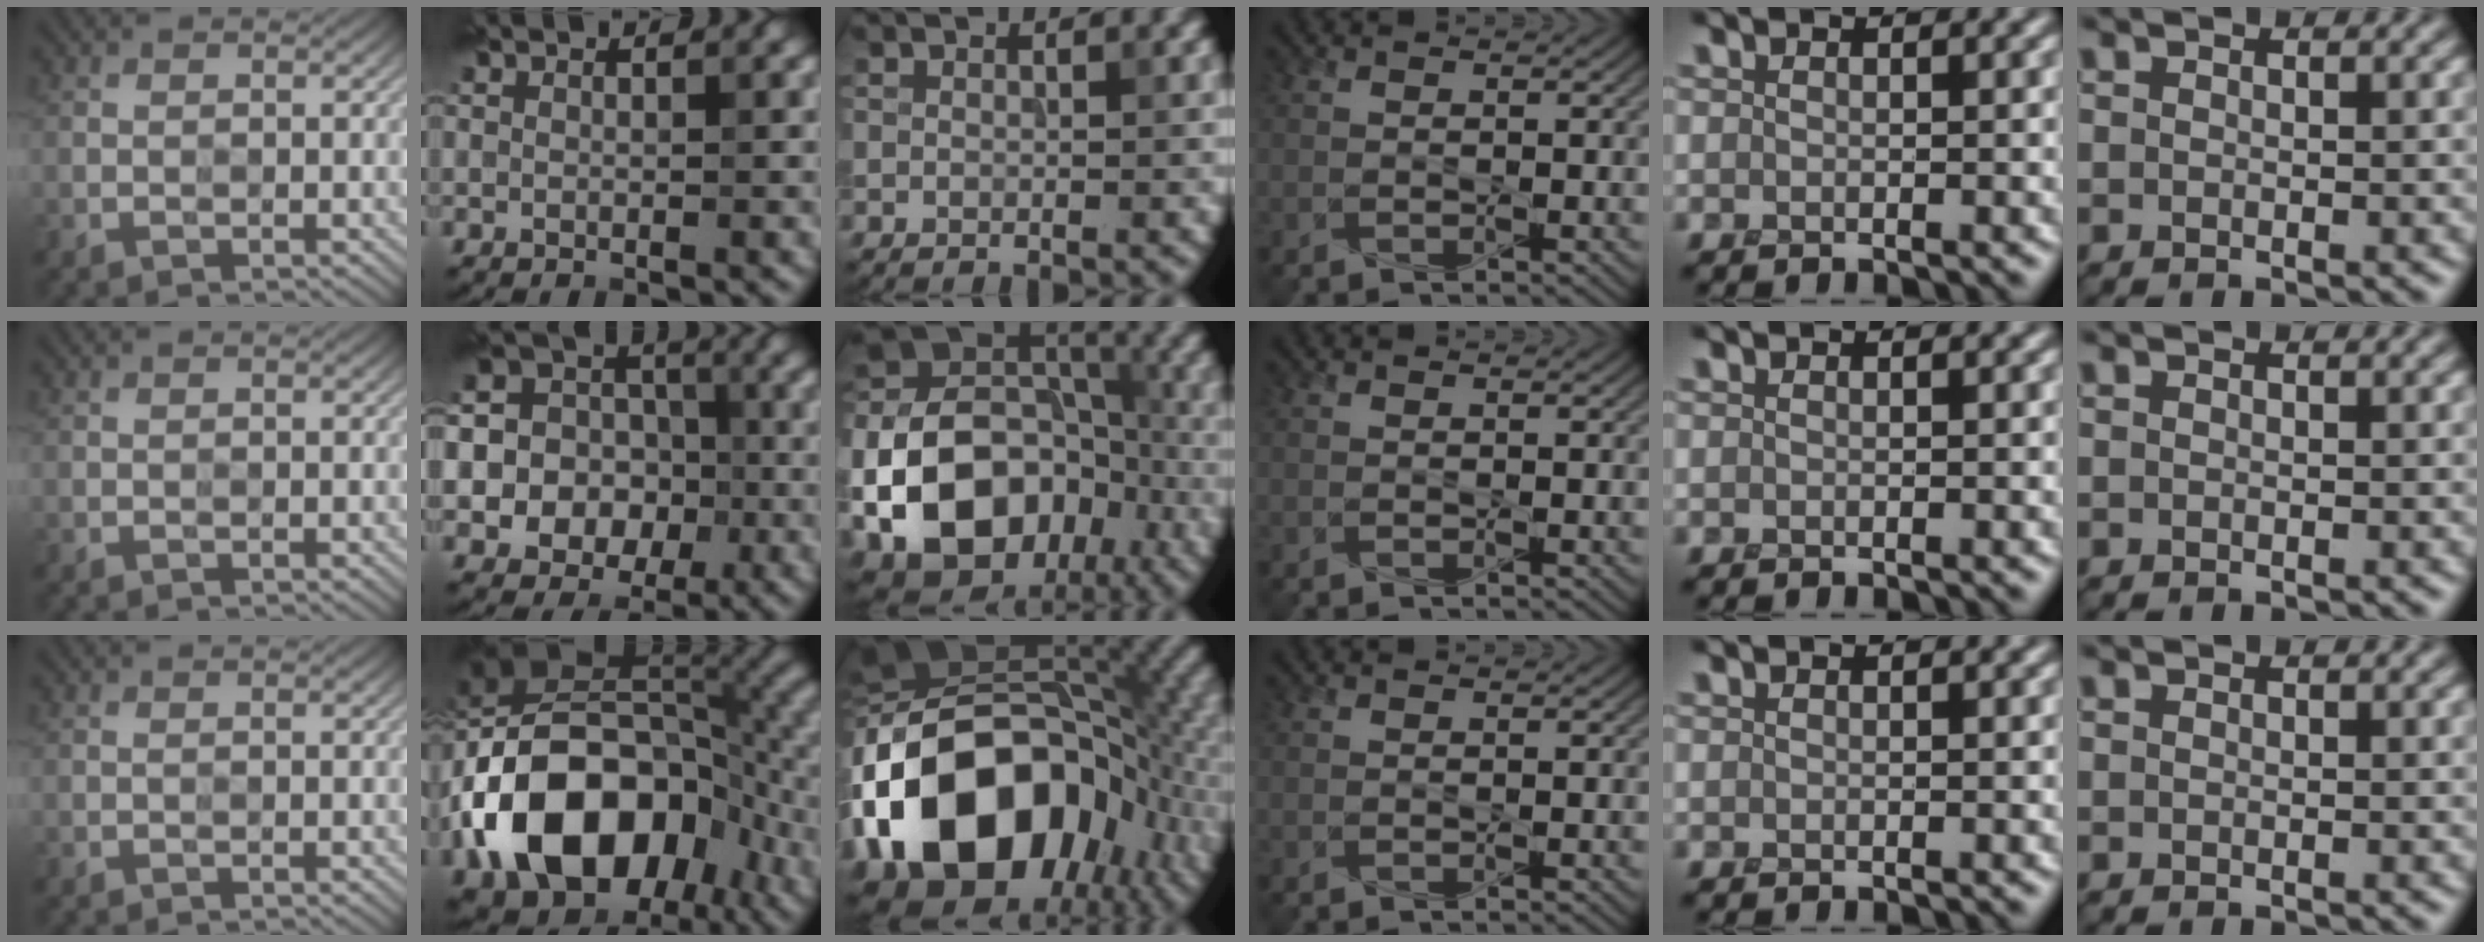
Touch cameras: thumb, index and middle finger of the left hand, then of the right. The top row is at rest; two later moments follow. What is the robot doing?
{"motion": "press", "object": "gel pad"}